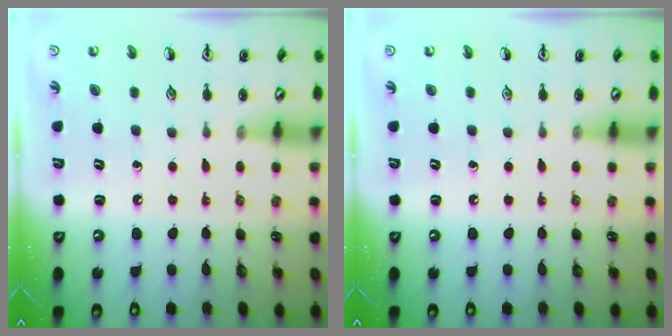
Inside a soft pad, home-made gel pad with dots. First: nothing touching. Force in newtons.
{"total": 0.0}